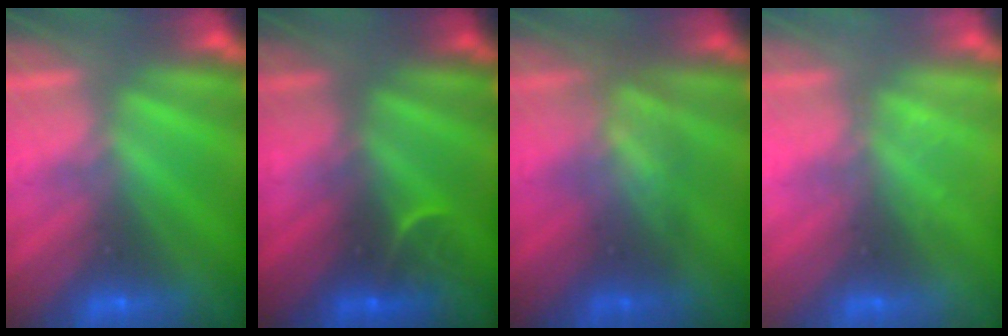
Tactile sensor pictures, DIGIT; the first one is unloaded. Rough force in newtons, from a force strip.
{"total": 2.8}
{"total": 3.1}
{"total": 2.3}